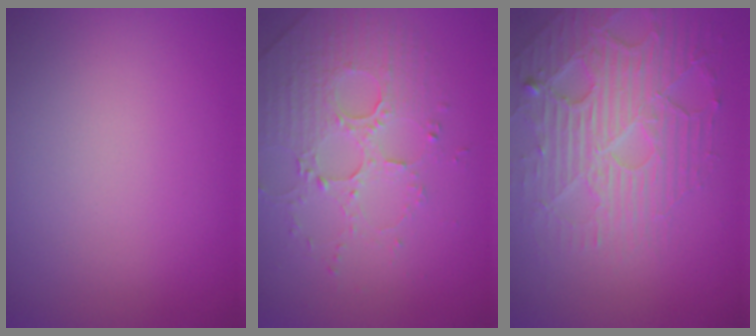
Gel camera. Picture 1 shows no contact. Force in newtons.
{"total": 5.0, "press": 3.4, "slide": 3.7}
{"total": 6.2, "press": 4.7, "slide": 4.0}